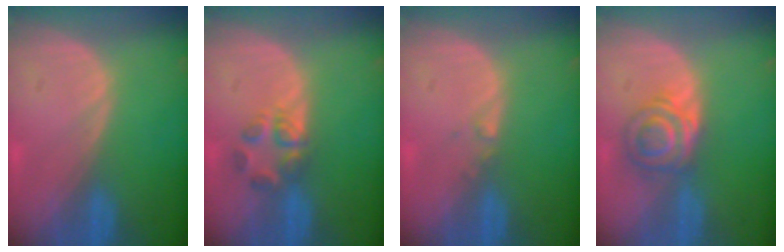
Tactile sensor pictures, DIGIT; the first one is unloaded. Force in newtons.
{"total": 4.0, "press": 4.0, "slide": 0.8}
{"total": 0.7, "press": 0.6, "slide": 0.4}
{"total": 6.0, "press": 5.5, "slide": 2.2}